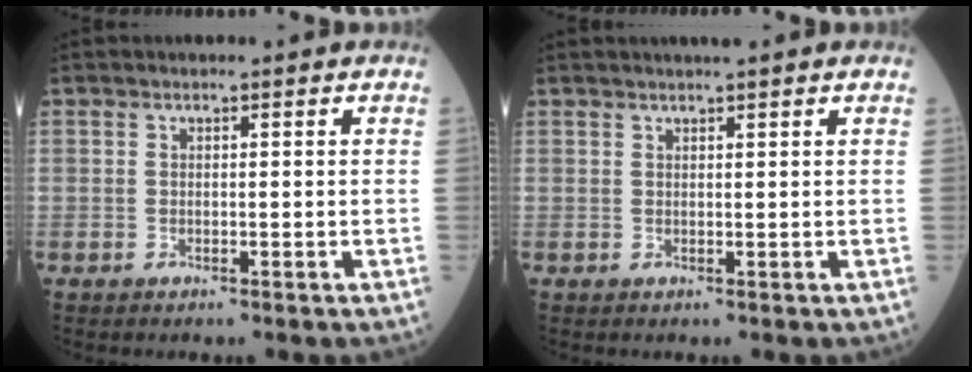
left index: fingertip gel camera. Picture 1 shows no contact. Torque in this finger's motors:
{"motor_torque": [0.15, -0.27, 0.04, 0.02]}